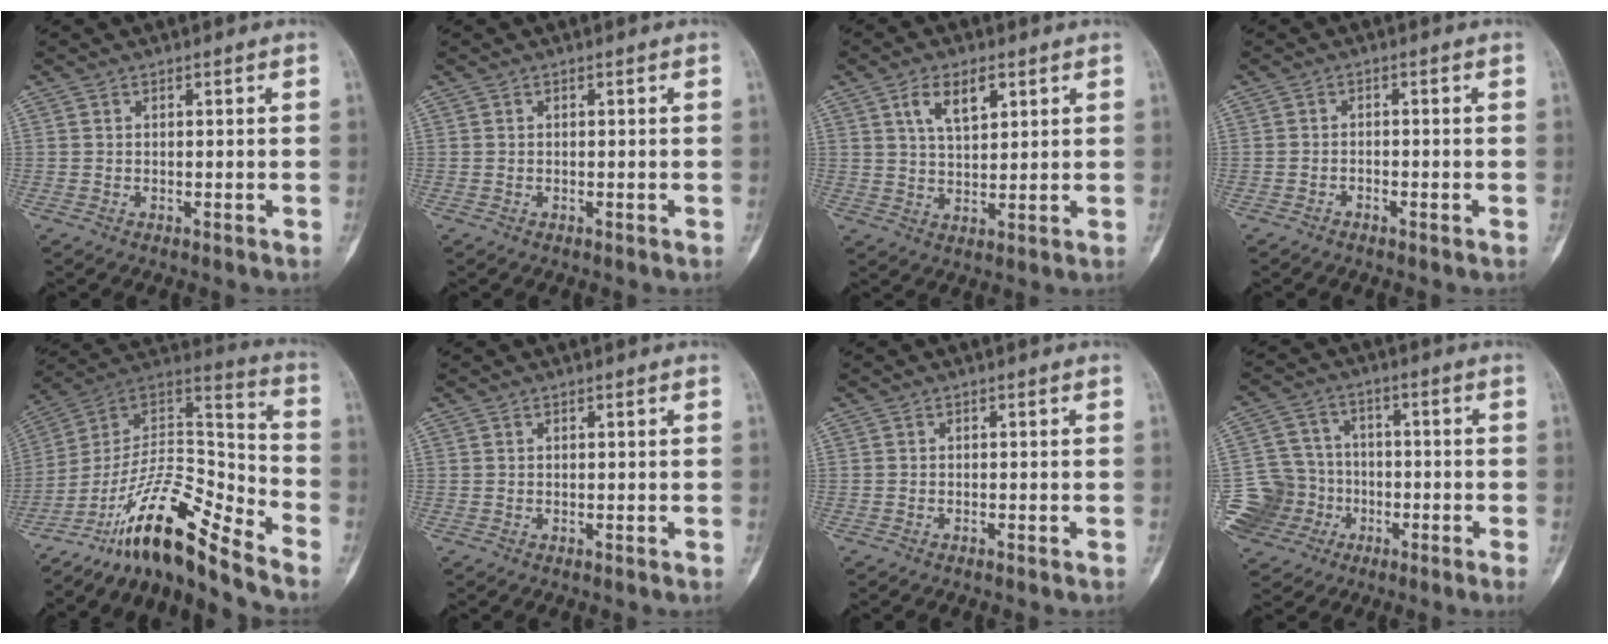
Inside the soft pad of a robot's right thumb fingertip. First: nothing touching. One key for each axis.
{"total": 0.0}
{"total": 7.0, "fx": 3.4, "fy": 3.4, "fz": 5.1, "tx": -0.081, "ty": -0.014, "tz": 0.063}
{"total": 1.0, "fx": -0.8, "fy": 0.4, "fz": 0.3, "tx": -0.010, "ty": 0.007, "tz": -0.016}
{"total": 18.7, "fx": -14.5, "fy": 3.5, "fz": 11.2, "tx": -0.179, "ty": 0.119, "tz": -0.256}
{"total": 0.0}
{"total": 0.9, "fx": -0.7, "fy": 0.1, "fz": 0.5, "tx": -0.012, "ty": 0.003, "tz": -0.006}
{"total": 11.9, "fx": -4.8, "fy": 10.4, "fz": 3.2, "tx": -0.059, "ty": 0.047, "tz": -0.083}